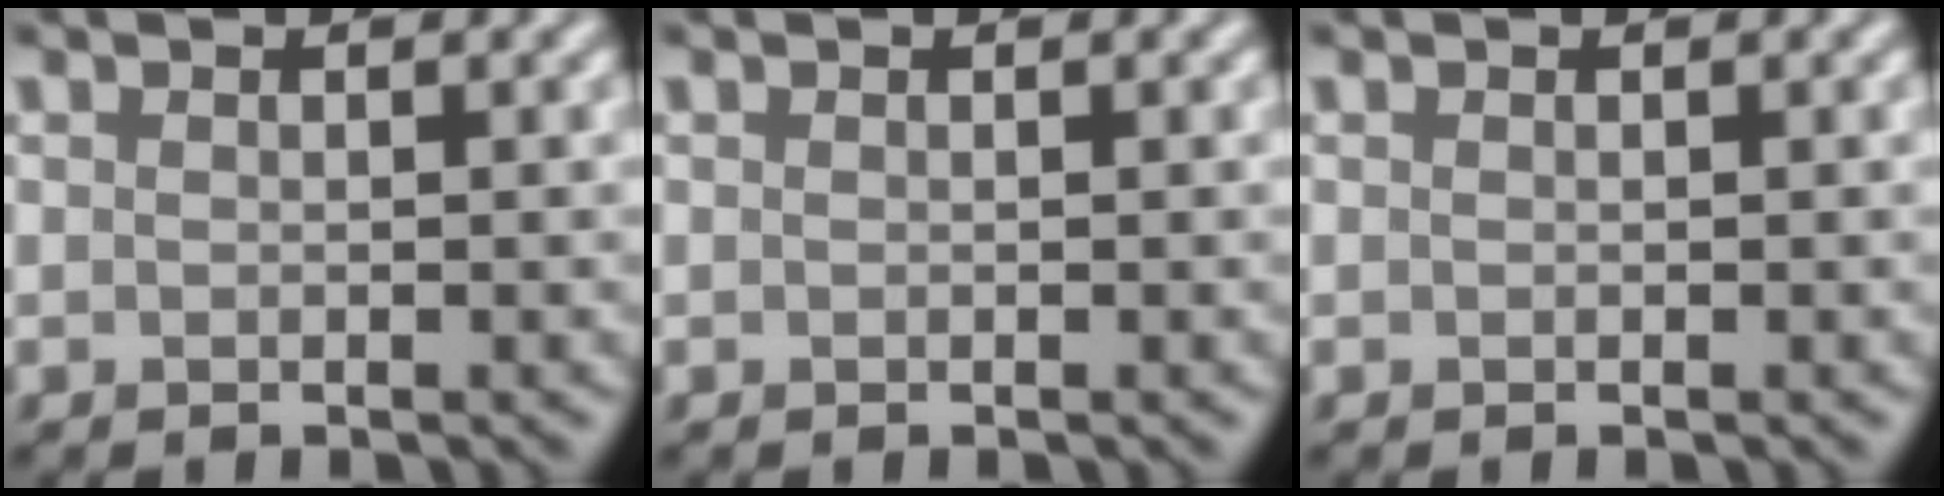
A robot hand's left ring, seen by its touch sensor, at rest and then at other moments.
{"total": 0.0}
{"total": 0.0}